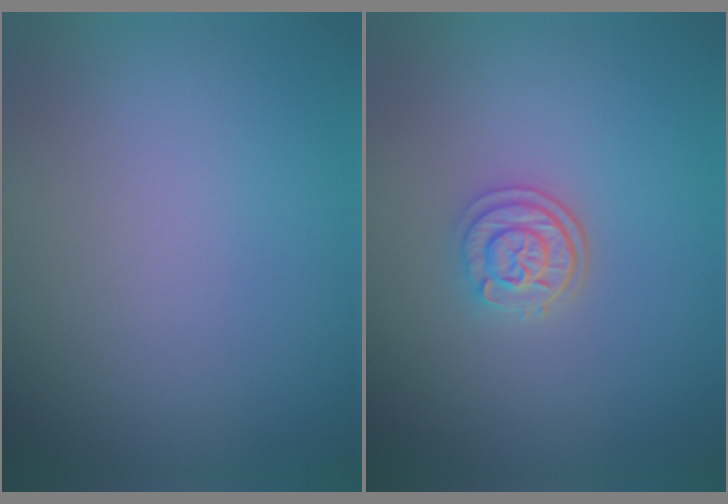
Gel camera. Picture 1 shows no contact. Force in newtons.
{"total": 2.6, "press": 2.2, "slide": 1.3}